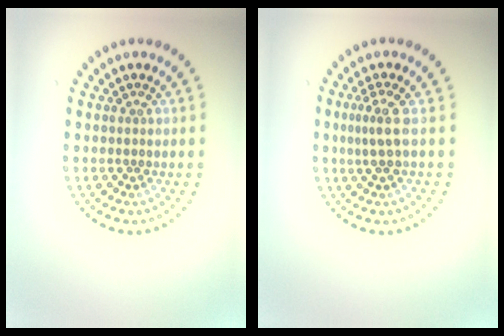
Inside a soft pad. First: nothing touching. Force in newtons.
{"total": 2.2, "press": 1.5, "slide": 1.6}